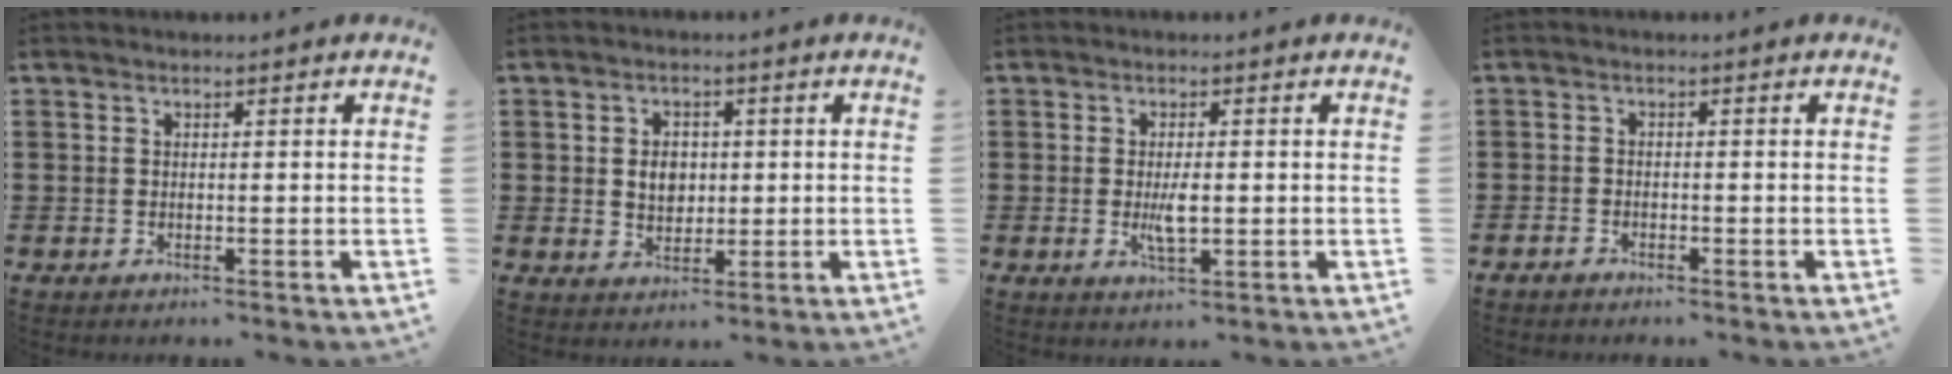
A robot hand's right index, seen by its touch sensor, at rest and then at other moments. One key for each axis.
{"total": 3.9, "fx": 0.3, "fy": 3.0, "fz": 2.5, "tx": -0.049, "ty": 0.008, "tz": 0.001}
{"total": 3.6, "fx": -0.3, "fy": 1.2, "fz": 3.4, "tx": -0.067, "ty": -0.003, "tz": -0.007}
{"total": 0.9, "fx": -0.9, "fy": 0.3, "fz": 0.1, "tx": -0.005, "ty": 0.001, "tz": -0.018}